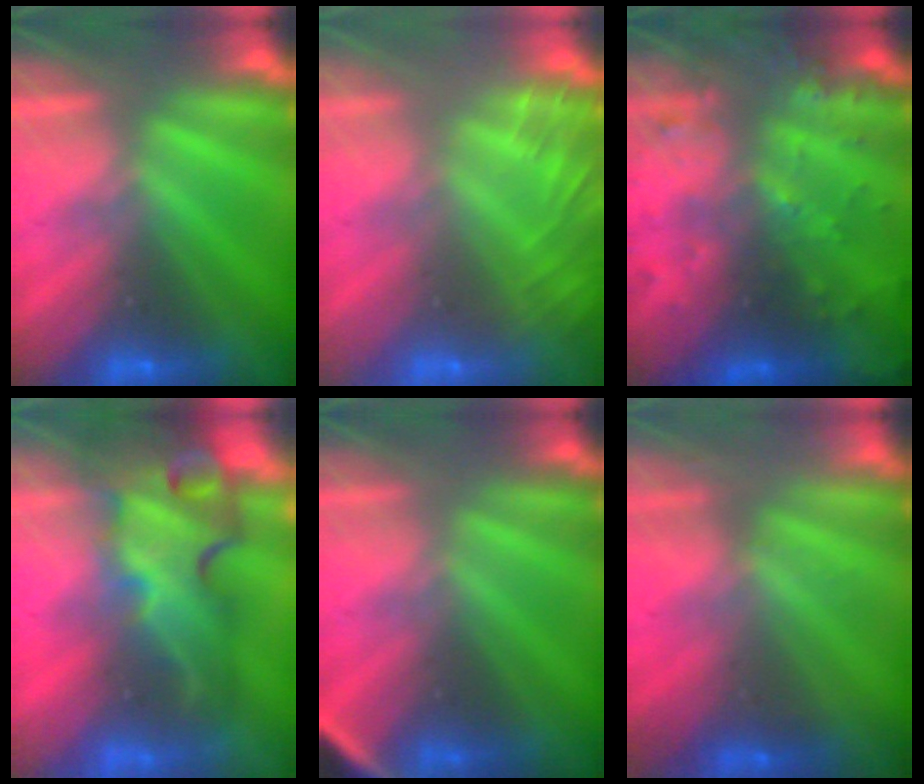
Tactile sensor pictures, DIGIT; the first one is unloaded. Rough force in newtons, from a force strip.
{"total": 8.5}
{"total": 5.8}
{"total": 5.7}
{"total": 3.0}
{"total": 2.3}